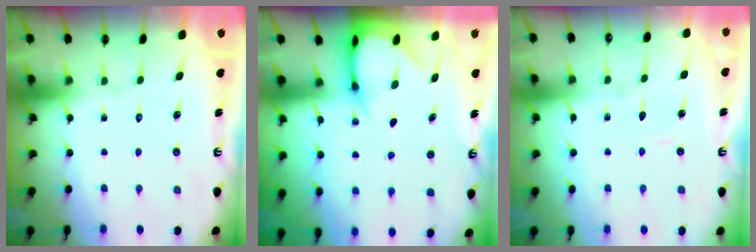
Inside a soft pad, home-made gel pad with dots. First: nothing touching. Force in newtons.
{"total": 3.9, "press": 3.9, "slide": 0.6}
{"total": 4.3, "press": 4.3, "slide": 0.4}